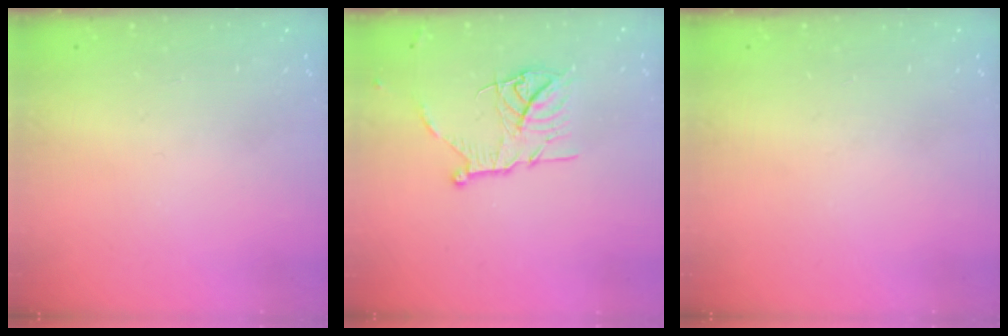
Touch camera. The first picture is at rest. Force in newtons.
{"total": 12.8, "press": 12.8, "slide": 1.1}
{"total": 0.0}